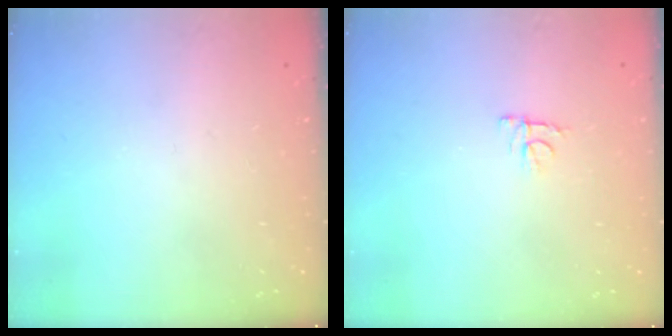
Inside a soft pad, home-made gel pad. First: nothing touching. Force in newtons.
{"total": 4.0, "press": 4.0, "slide": 0.3}